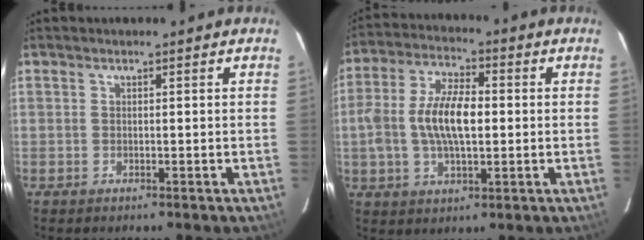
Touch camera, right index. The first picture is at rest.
{"total": 11.3, "force": [-0.5, 5.2, 10.0], "torque": [-0.201, 0.011, -0.009]}